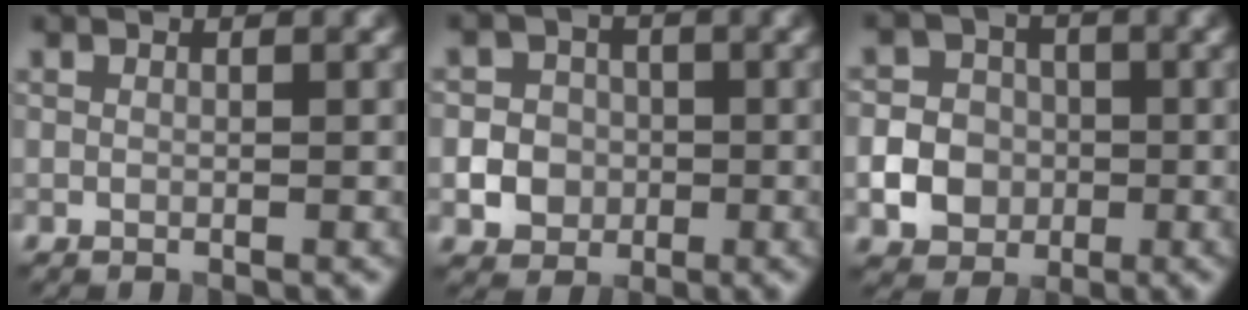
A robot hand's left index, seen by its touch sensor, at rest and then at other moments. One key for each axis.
{"total": 4.4, "fx": -0.9, "fy": 4.1, "fz": 1.4, "tx": -0.006, "ty": 0.012, "tz": -0.029}
{"total": 4.3, "fx": -1.1, "fy": 3.8, "fz": 1.8, "tx": -0.026, "ty": 0.004, "tz": -0.026}